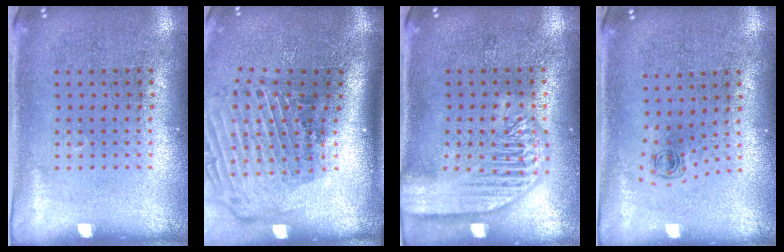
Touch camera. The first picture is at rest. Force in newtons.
{"total": 3.0, "press": 2.1, "slide": 2.1}
{"total": 3.4, "press": 3.4, "slide": 0.3}
{"total": 0.5, "press": 0.3, "slide": 0.4}